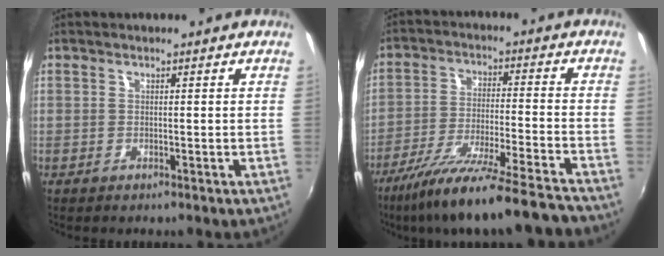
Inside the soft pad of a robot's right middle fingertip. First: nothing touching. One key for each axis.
{"total": 19.0, "fx": -16.3, "fy": 0.1, "fz": 9.7, "tx": -0.180, "ty": -0.051, "tz": -0.261}